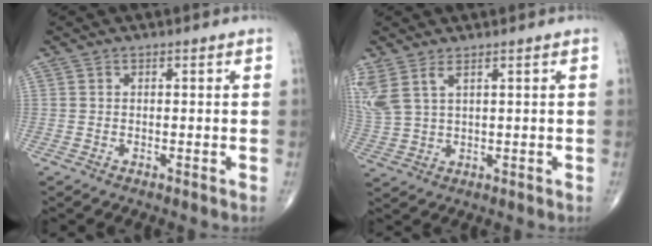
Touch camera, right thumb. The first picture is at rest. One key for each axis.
{"total": 7.4, "fx": 3.7, "fy": 3.1, "fz": 5.5, "tx": -0.148, "ty": -0.002, "tz": 0.089}